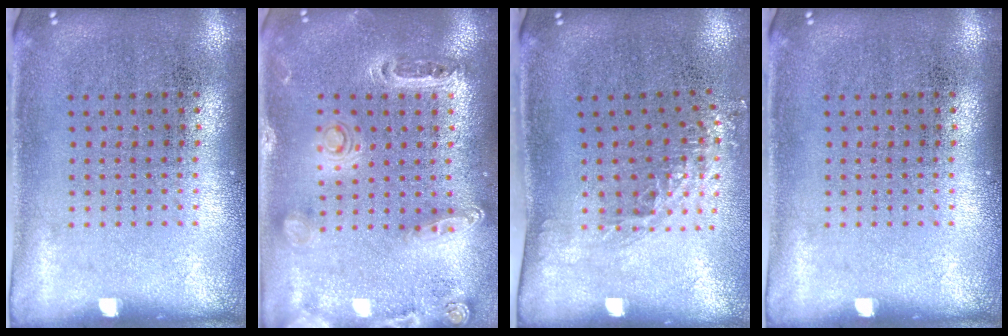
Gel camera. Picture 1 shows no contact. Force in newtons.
{"total": 1.4, "press": 1.3, "slide": 0.4}
{"total": 1.4, "press": 1.0, "slide": 1.0}
{"total": 0.0}